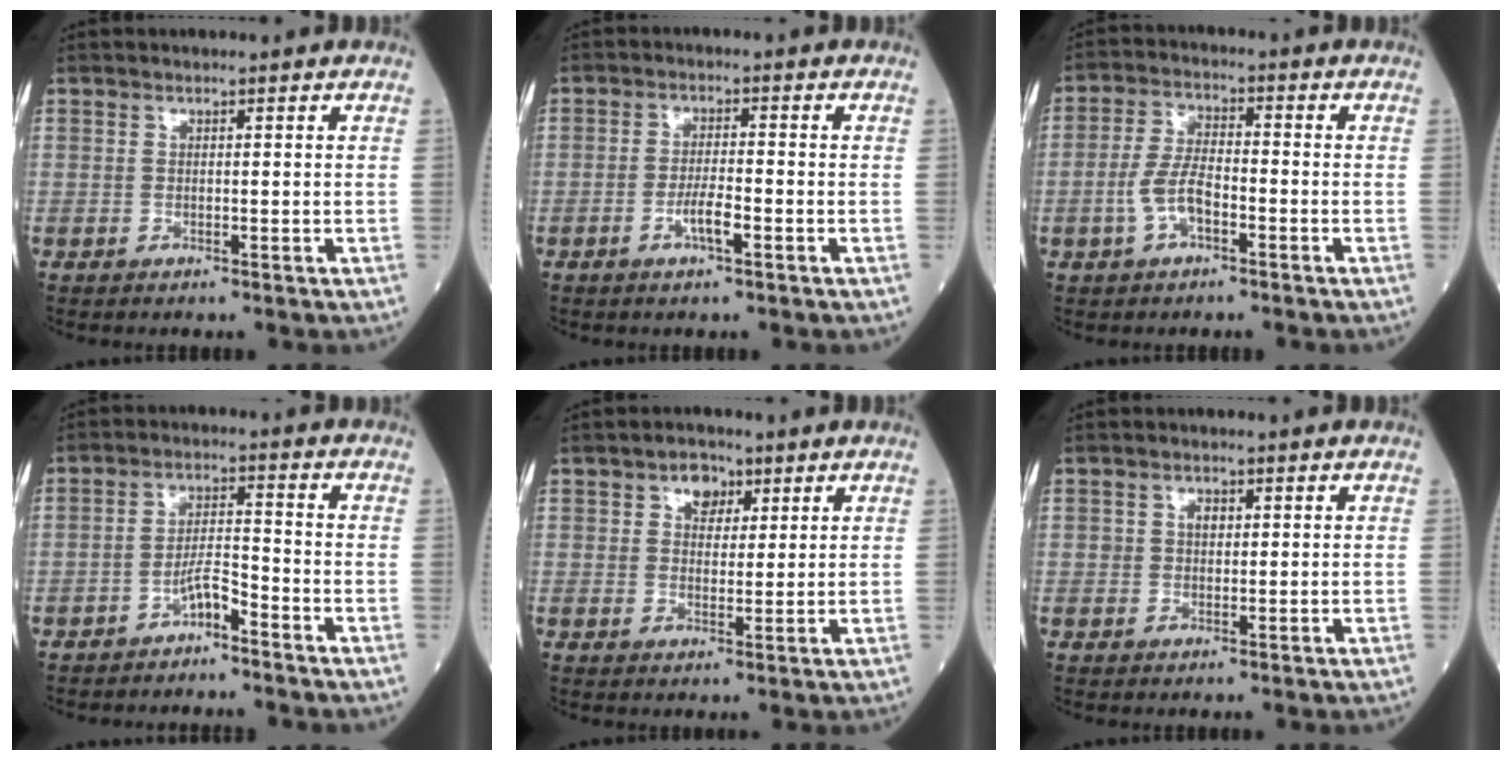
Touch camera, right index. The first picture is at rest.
{"total": 3.6, "force": [-1.6, 0.5, 3.2], "torque": [-0.059, 0.001, -0.031]}
{"total": 5.9, "force": [-2.3, 2.3, 4.9], "torque": [-0.109, 0.009, -0.045]}
{"total": 3.7, "force": [-2.7, 0.6, 2.4], "torque": [-0.043, 0.007, -0.051]}
{"total": 3.8, "force": [1.9, 2.6, 2.0], "torque": [-0.029, 0.010, 0.031]}
{"total": 1.7, "force": [0.4, 1.2, 1.2], "torque": [-0.023, 0.005, 0.007]}